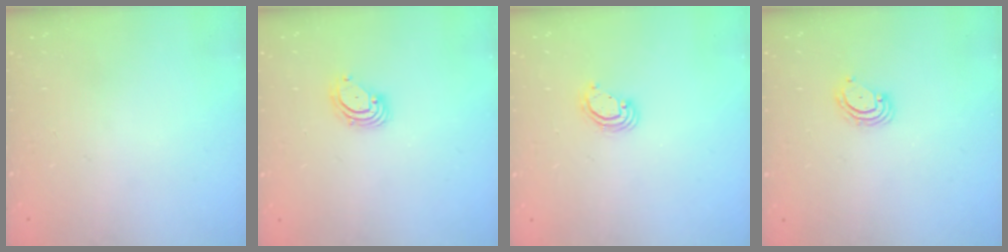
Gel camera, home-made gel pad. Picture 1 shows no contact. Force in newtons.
{"total": 3.4, "press": 3.4, "slide": 0.1}
{"total": 3.6, "press": 3.6, "slide": 0.2}
{"total": 4.5, "press": 4.5, "slide": 0.3}